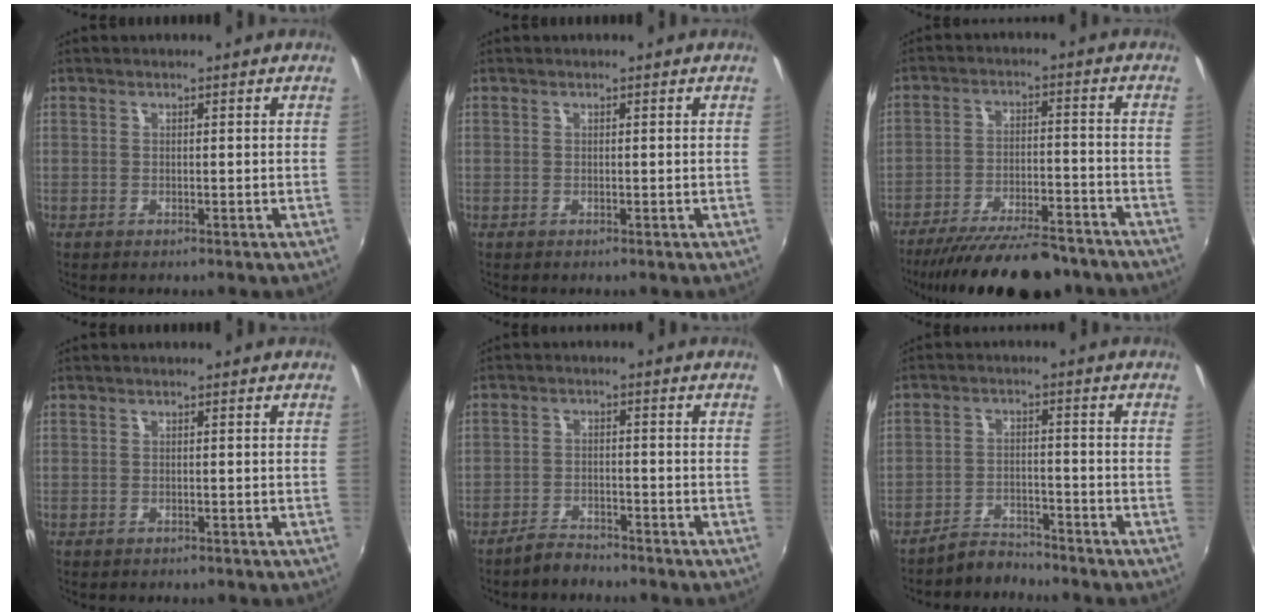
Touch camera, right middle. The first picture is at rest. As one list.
[{"total": 0.0}, {"total": 18.5, "force": [-15.7, 4.5, 8.7], "torque": [-0.163, -0.020, -0.227]}, {"total": 0.5, "force": [-0.4, 0.4, 0.1], "torque": [-0.003, 0.000, -0.004]}, {"total": 3.7, "force": [-3.5, 1.0, 0.9], "torque": [-0.031, 0.004, -0.059]}, {"total": 4.5, "force": [-4.4, 0.8, 0.1], "torque": [-0.011, 0.012, -0.074]}]